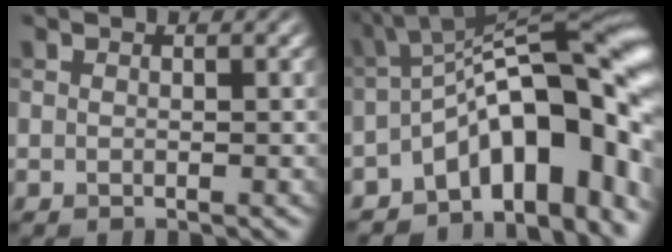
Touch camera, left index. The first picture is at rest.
{"total": 13.8, "force": [-4.4, 5.7, 11.8], "torque": [-0.144, 0.016, -0.072]}